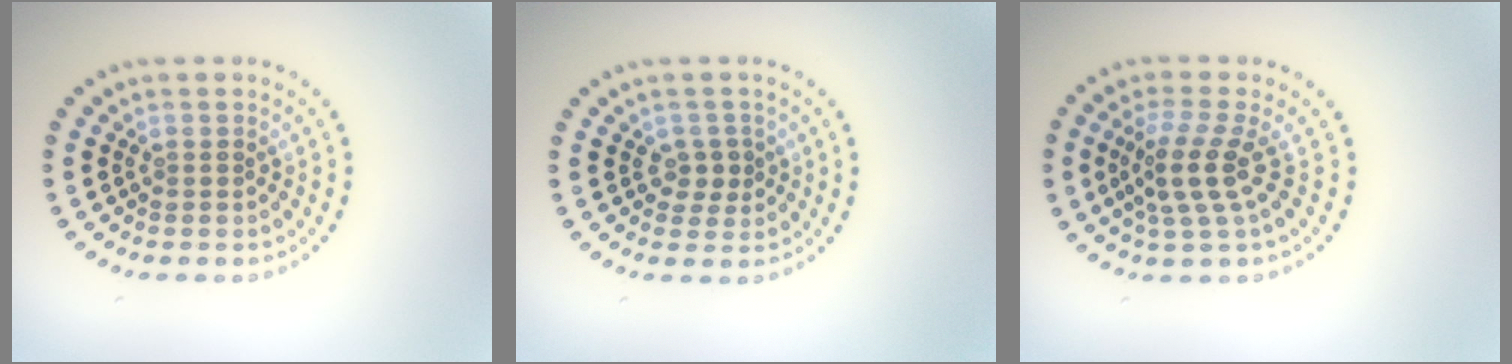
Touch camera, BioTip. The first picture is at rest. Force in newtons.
{"total": 1.9, "press": 1.7, "slide": 0.7}
{"total": 3.5, "press": 2.6, "slide": 2.3}